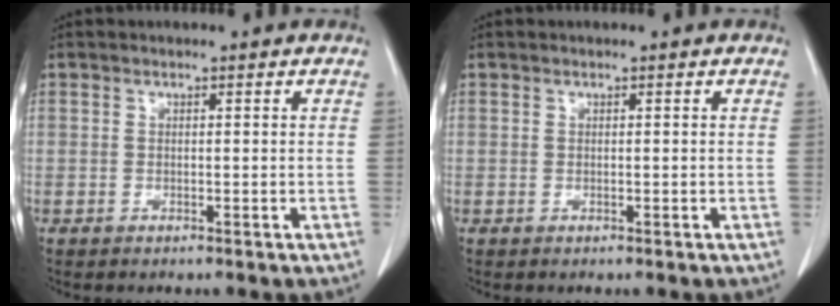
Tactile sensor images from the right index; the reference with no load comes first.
{"total": 0.0}